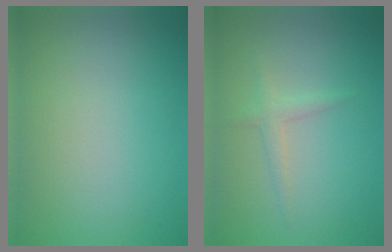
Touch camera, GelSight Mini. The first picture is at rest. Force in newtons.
{"total": 1.3, "press": 1.3, "slide": 0.0}